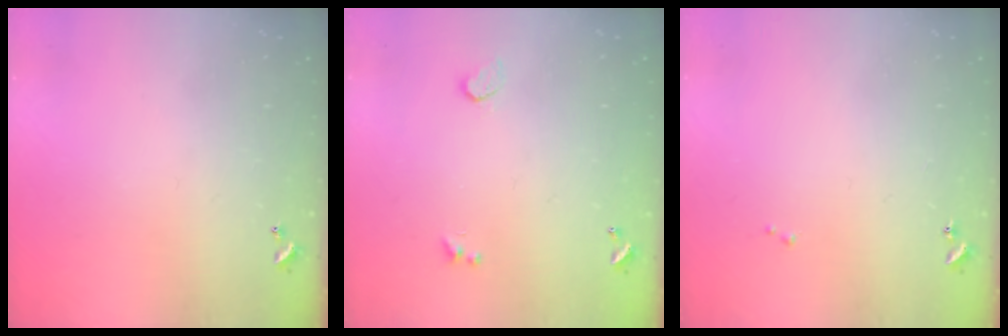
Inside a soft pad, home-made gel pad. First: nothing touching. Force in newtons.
{"total": 1.1, "press": 0.7, "slide": 0.8}
{"total": 0.0}